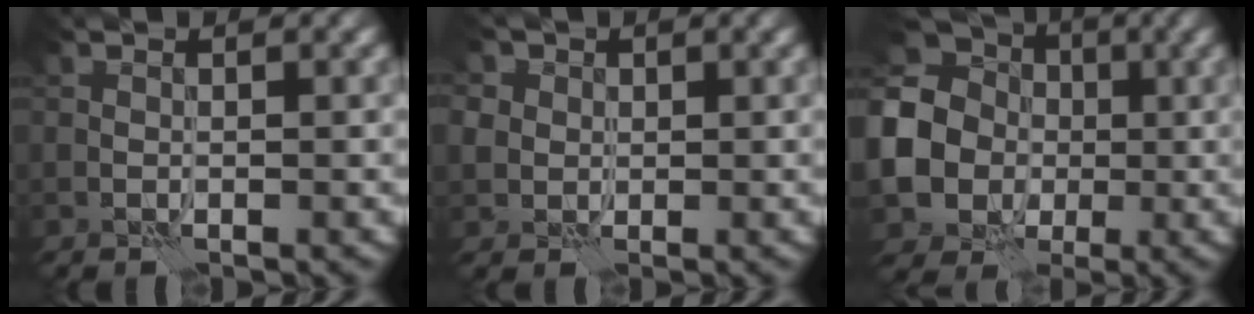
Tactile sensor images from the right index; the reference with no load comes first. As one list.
[{"total": 4.6, "force": [2.2, 3.7, 1.6], "torque": [-0.041, 0.016, 0.025]}, {"total": 14.3, "force": [-0.1, 13.3, 5.2], "torque": [-0.156, 0.004, -0.036]}]